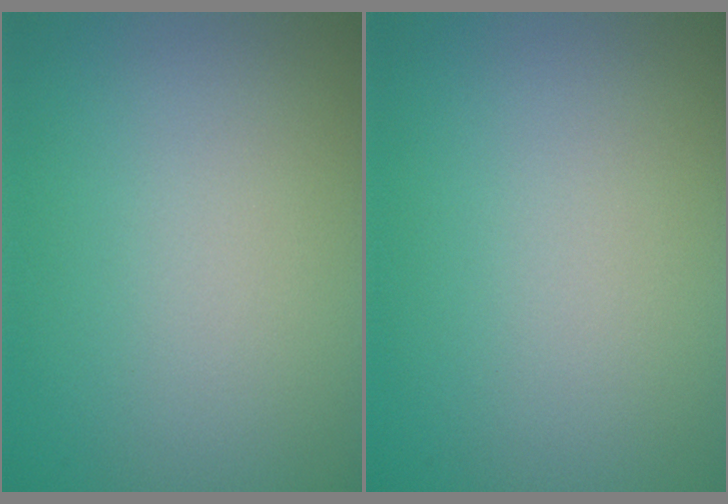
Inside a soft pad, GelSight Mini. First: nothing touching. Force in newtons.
{"total": 0.0}